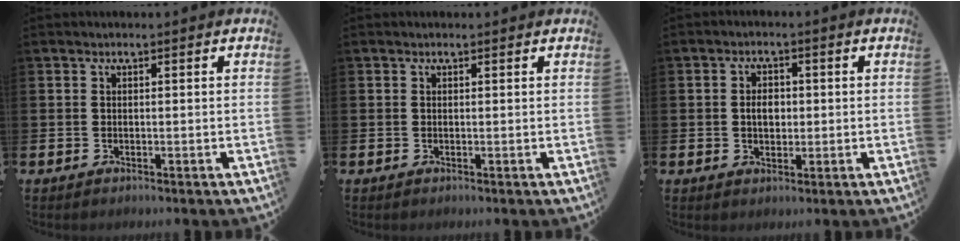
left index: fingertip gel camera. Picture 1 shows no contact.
{"total": 0.0}
{"total": 2.9, "force": [0.0, 2.0, 2.1], "torque": [-0.018, -0.001, -0.007]}